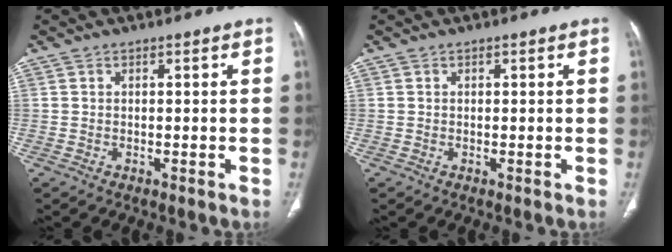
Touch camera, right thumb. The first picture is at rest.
{"total": 0.0}